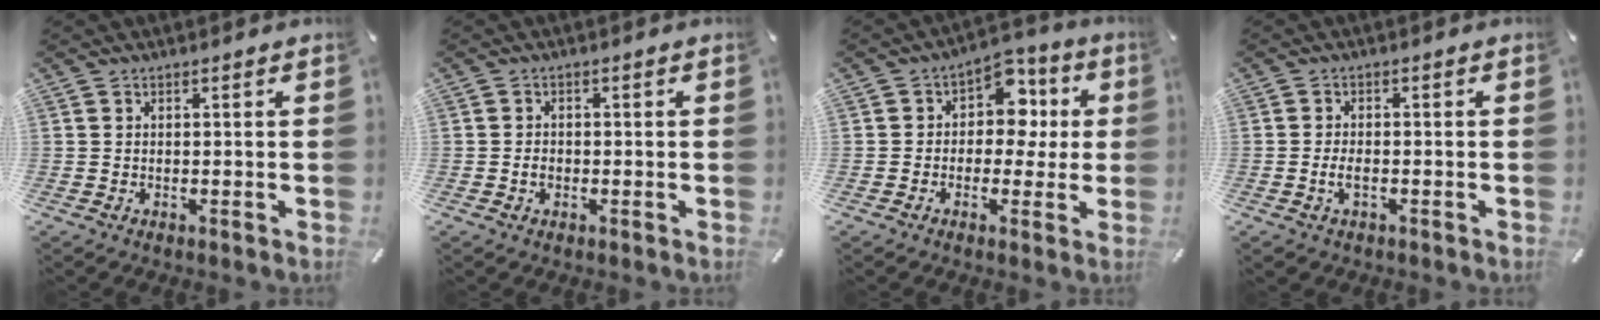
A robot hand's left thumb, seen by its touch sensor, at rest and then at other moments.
{"total": 2.0, "force": [-0.5, 1.5, 1.2], "torque": [-0.023, 0.005, -0.011]}
{"total": 9.5, "force": [1.6, 7.4, 5.7], "torque": [-0.073, -0.007, 0.025]}
{"total": 3.2, "force": [-1.0, 1.9, 2.3], "torque": [-0.049, 0.002, -0.019]}